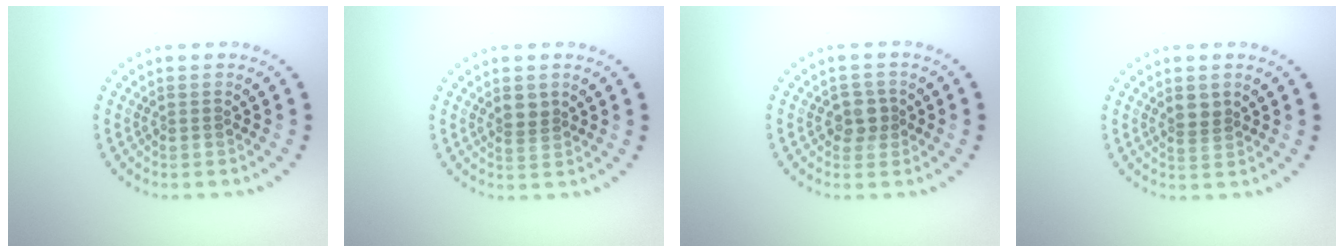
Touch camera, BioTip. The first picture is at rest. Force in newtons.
{"total": 1.7, "press": 1.5, "slide": 0.8}
{"total": 2.0, "press": 1.8, "slide": 0.9}
{"total": 1.7, "press": 1.5, "slide": 0.8}